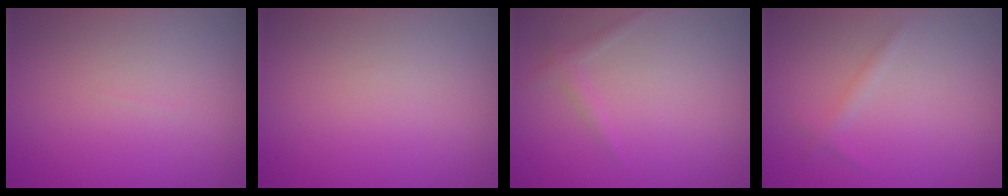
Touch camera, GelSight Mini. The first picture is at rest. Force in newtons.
{"total": 0.0}
{"total": 1.0, "press": 1.0, "slide": 0.0}
{"total": 0.8, "press": 0.8, "slide": 0.0}